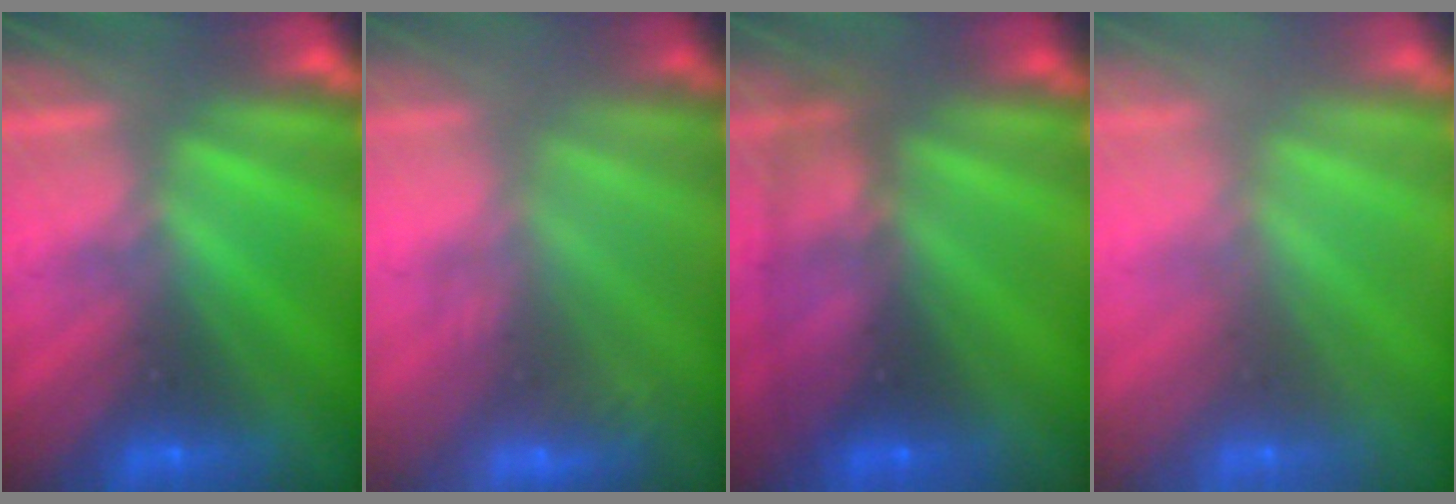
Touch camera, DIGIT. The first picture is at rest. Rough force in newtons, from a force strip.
{"total": 2.4}
{"total": 10.8}
{"total": 6.9}